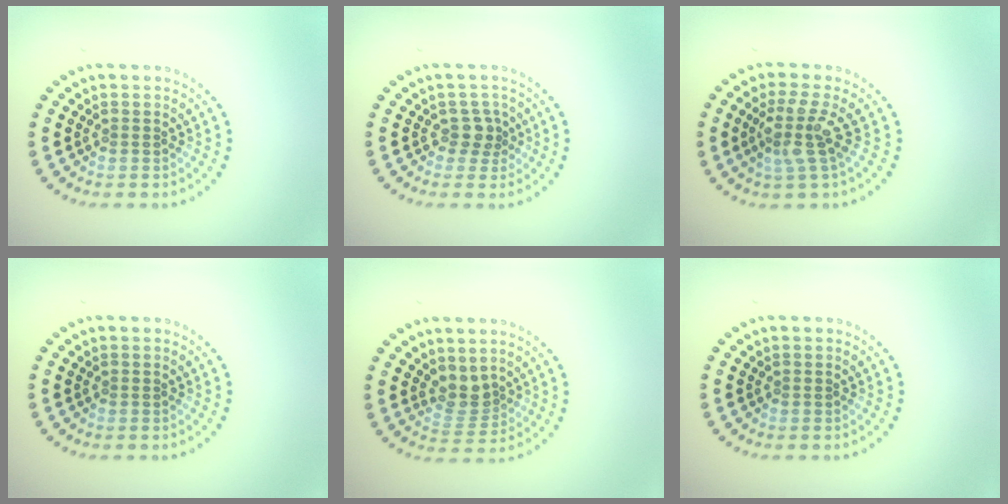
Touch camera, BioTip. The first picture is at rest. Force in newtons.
{"total": 1.8, "press": 1.4, "slide": 1.1}
{"total": 3.3, "press": 2.4, "slide": 2.3}
{"total": 0.0}
{"total": 2.5, "press": 1.9, "slide": 1.6}
{"total": 0.0}